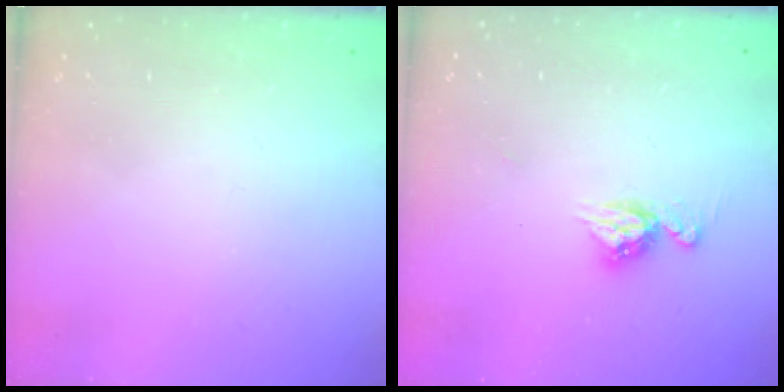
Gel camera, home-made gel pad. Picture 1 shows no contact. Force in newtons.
{"total": 8.5, "press": 8.4, "slide": 0.8}